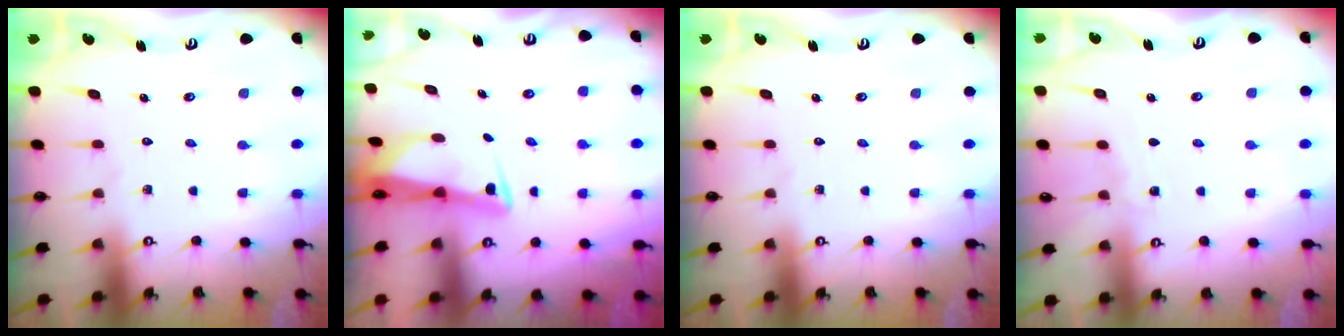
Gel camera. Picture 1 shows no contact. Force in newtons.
{"total": 2.5, "press": 2.5, "slide": 0.5}
{"total": 0.0}
{"total": 3.5, "press": 3.4, "slide": 0.5}